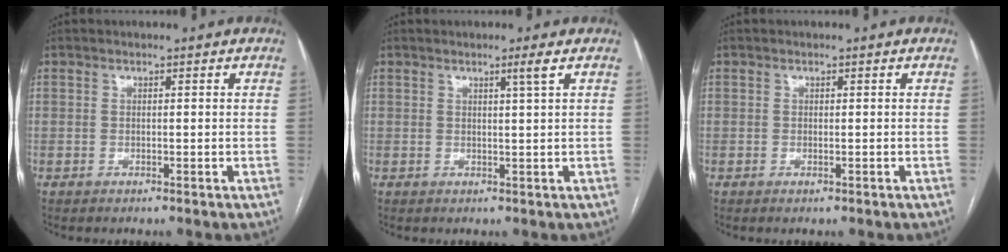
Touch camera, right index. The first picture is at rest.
{"total": 1.6, "force": [0.8, -0.8, 1.1], "torque": [-0.025, -0.008, 0.018]}
{"total": 0.0}